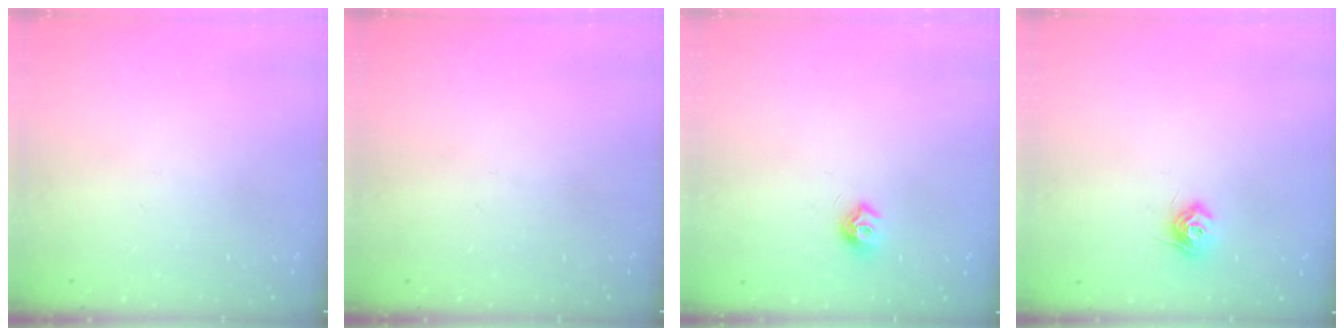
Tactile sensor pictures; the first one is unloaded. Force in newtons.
{"total": 0.0}
{"total": 7.9, "press": 7.9, "slide": 0.6}
{"total": 8.1, "press": 8.1, "slide": 0.2}